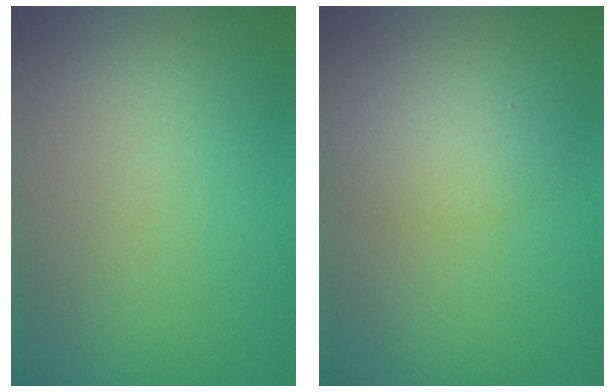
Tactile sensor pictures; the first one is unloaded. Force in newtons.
{"total": 2.4, "press": 2.4, "slide": 0.0}